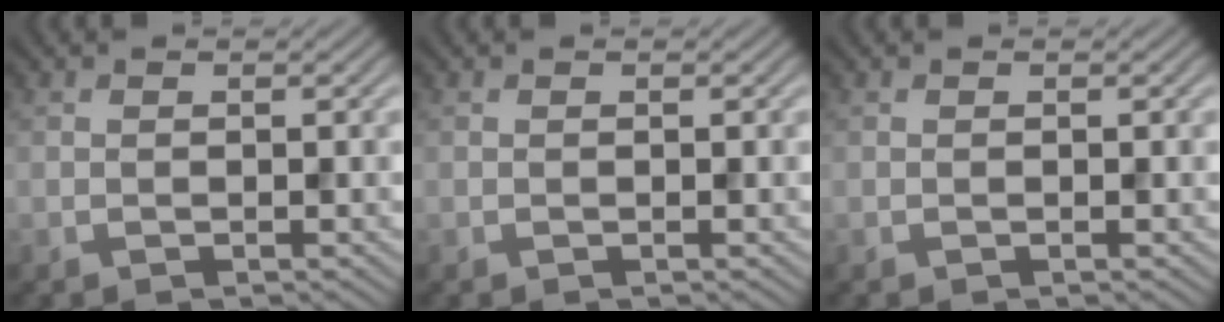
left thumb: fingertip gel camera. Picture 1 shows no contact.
{"total": 0.0}
{"total": 0.0}